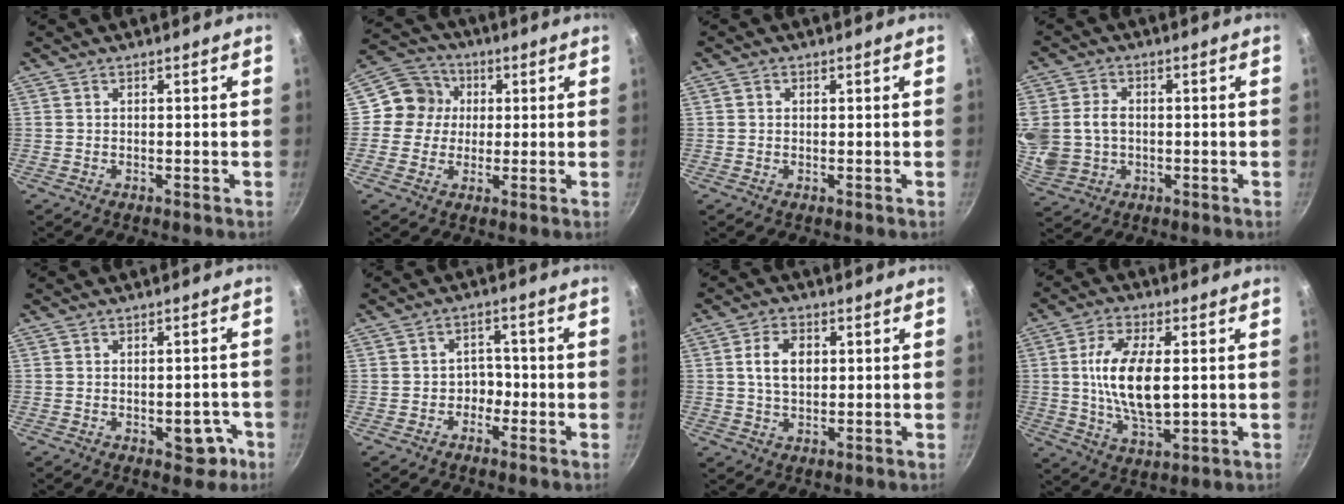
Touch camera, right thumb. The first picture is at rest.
{"total": 8.2, "force": [0.9, 7.9, 2.3], "torque": [0.001, 0.016, -0.005]}
{"total": 0.9, "force": [0.2, 0.8, 0.4], "torque": [-0.005, 0.004, 0.002]}
{"total": 14.1, "force": [0.2, 11.5, 8.0], "torque": [-0.189, 0.015, 0.014]}
{"total": 5.1, "force": [-1.9, 3.1, 3.6], "torque": [-0.015, 0.016, -0.019]}
{"total": 3.3, "force": [-1.4, 2.7, 1.2], "torque": [0.019, 0.022, -0.022]}
{"total": 6.5, "force": [1.2, 4.3, 4.7], "torque": [-0.069, 0.002, 0.021]}
{"total": 13.8, "force": [1.0, 6.6, 12.1], "torque": [-0.222, 0.001, 0.022]}